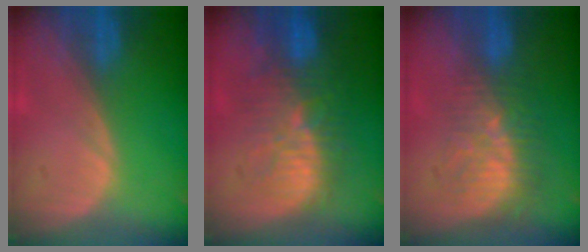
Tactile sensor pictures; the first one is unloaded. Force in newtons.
{"total": 11.4, "press": 9.9, "slide": 5.6}
{"total": 8.9, "press": 7.5, "slide": 4.9}